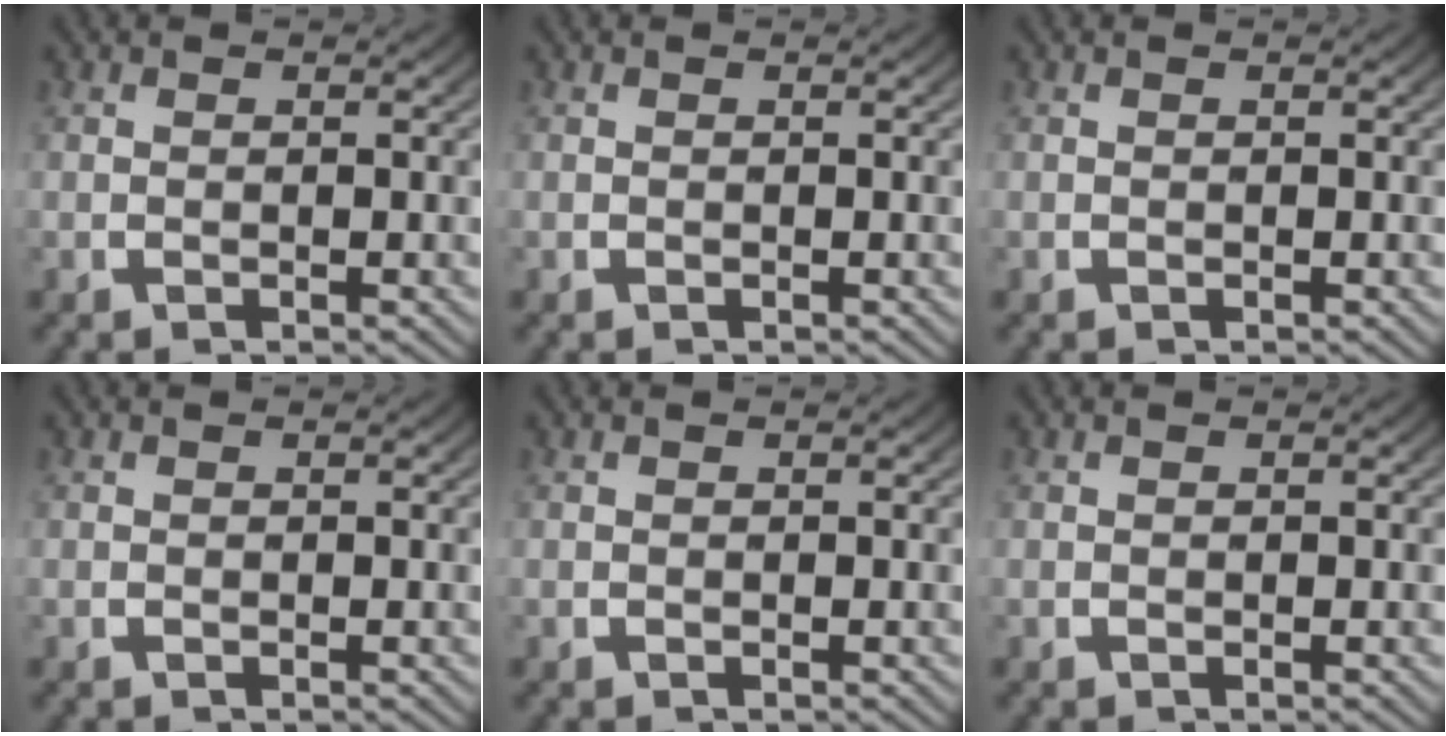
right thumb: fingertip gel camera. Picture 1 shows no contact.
{"total": 0.0}
{"total": 0.0}
{"total": 0.0}
{"total": 0.0}
{"total": 0.0}